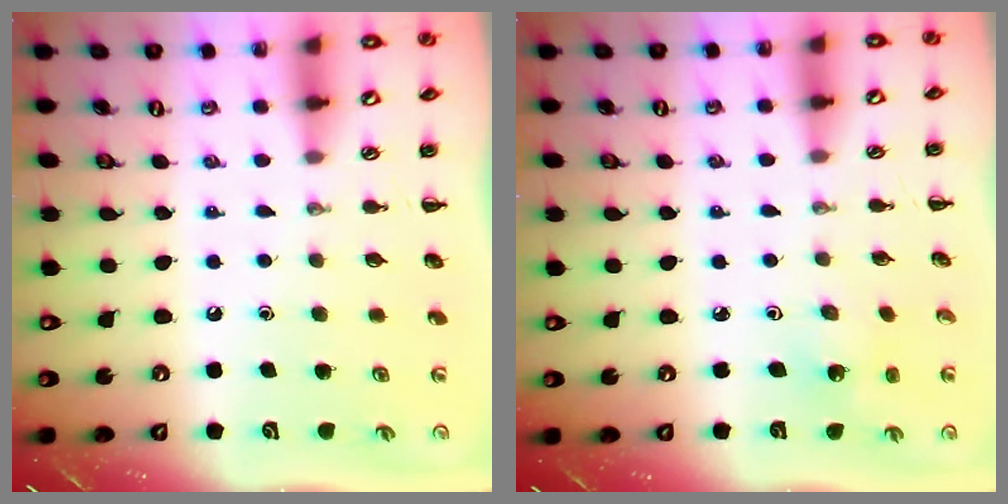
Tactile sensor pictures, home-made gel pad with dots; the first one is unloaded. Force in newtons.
{"total": 1.6, "press": 1.5, "slide": 0.7}